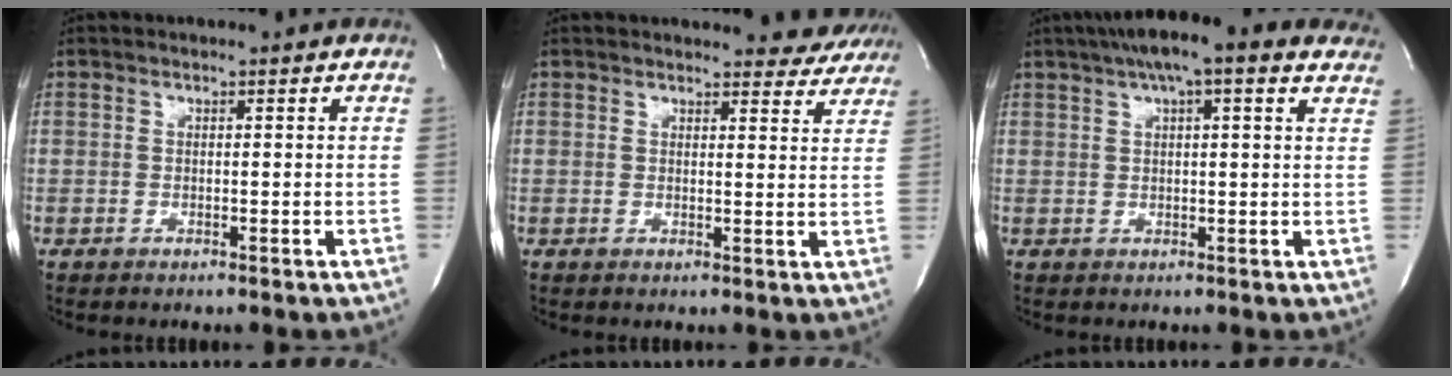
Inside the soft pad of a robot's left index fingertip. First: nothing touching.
{"total": 7.7, "force": [7.5, 1.9, 0.7], "torque": [0.017, -0.016, 0.059]}
{"total": 13.1, "force": [9.3, 2.8, 8.8], "torque": [-0.142, 0.045, 0.123]}